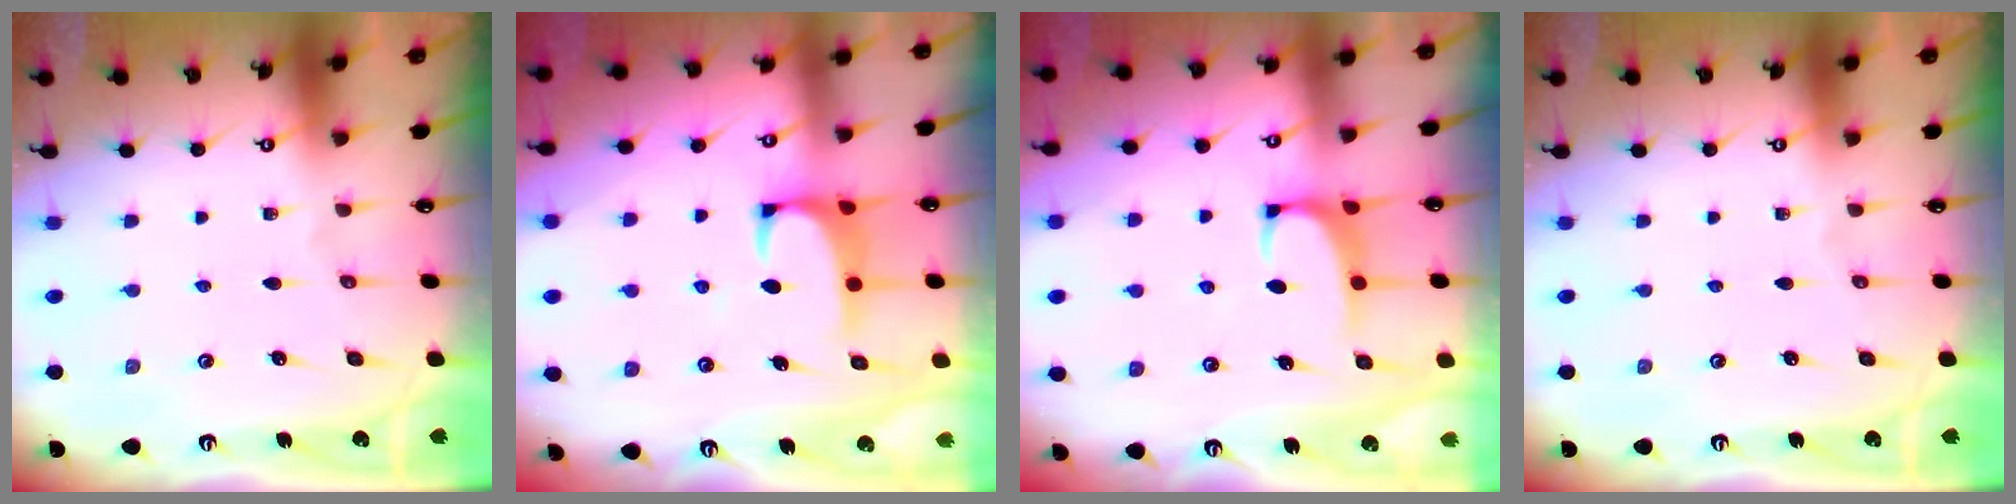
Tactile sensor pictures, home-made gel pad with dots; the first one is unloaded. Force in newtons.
{"total": 1.2, "press": 1.1, "slide": 0.5}
{"total": 0.7, "press": 0.2, "slide": 0.7}
{"total": 0.0}